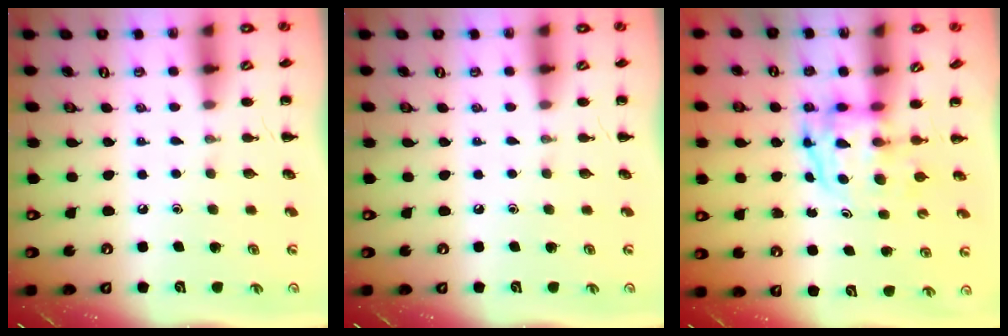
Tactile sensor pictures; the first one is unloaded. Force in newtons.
{"total": 0.0}
{"total": 3.9, "press": 3.9, "slide": 0.7}